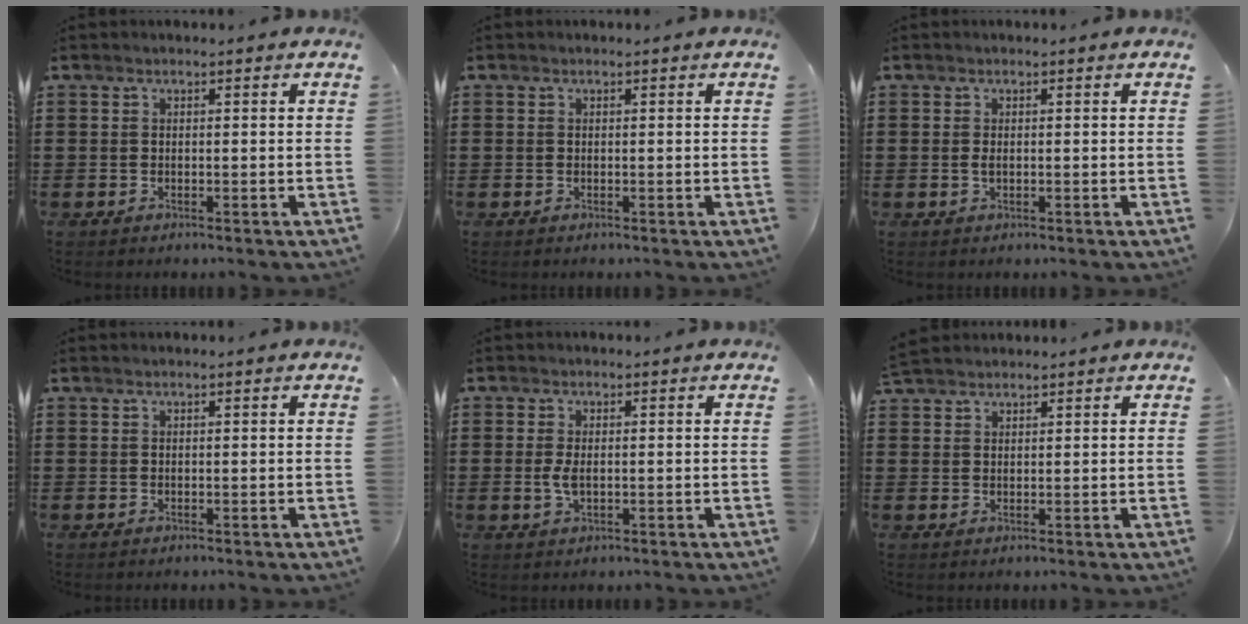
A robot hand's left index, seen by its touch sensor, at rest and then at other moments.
{"total": 0.0}
{"total": 0.8, "force": [0.0, 0.3, 0.7], "torque": [-0.017, -0.001, 0.000]}
{"total": 0.0}
{"total": 2.5, "force": [-0.1, 1.2, 2.2], "torque": [-0.059, -0.003, -0.007]}
{"total": 2.2, "force": [2.1, 0.4, 0.2], "torque": [-0.010, 0.003, 0.042]}